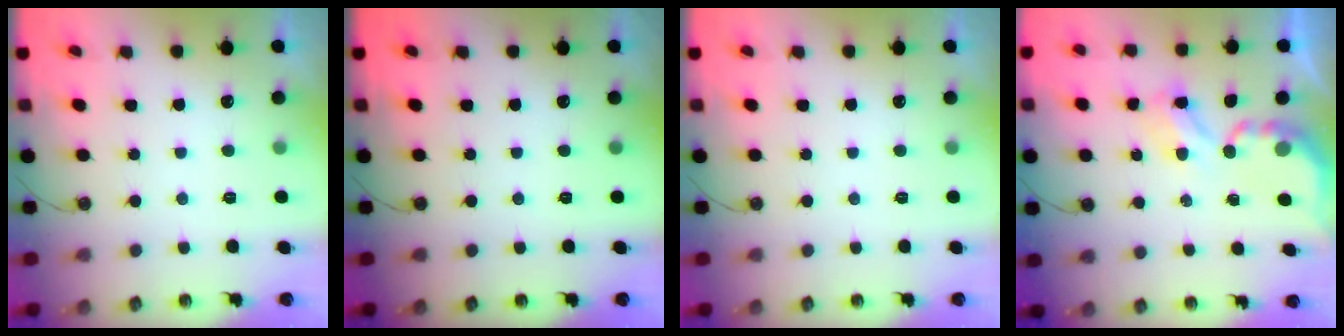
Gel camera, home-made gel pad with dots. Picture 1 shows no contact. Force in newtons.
{"total": 0.0}
{"total": 0.0}
{"total": 3.7, "press": 3.7, "slide": 0.2}